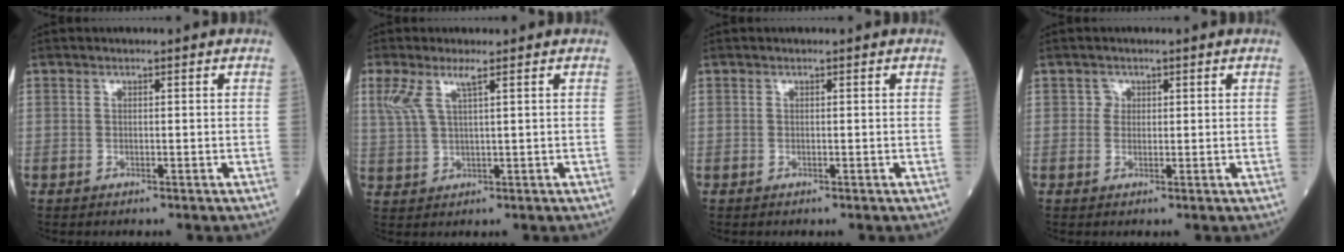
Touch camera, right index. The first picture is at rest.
{"total": 4.5, "force": [2.4, 0.7, 3.8], "torque": [-0.094, 0.016, 0.058]}
{"total": 0.0}
{"total": 1.7, "force": [0.5, 1.7, 0.2], "torque": [0.007, 0.001, 0.002]}